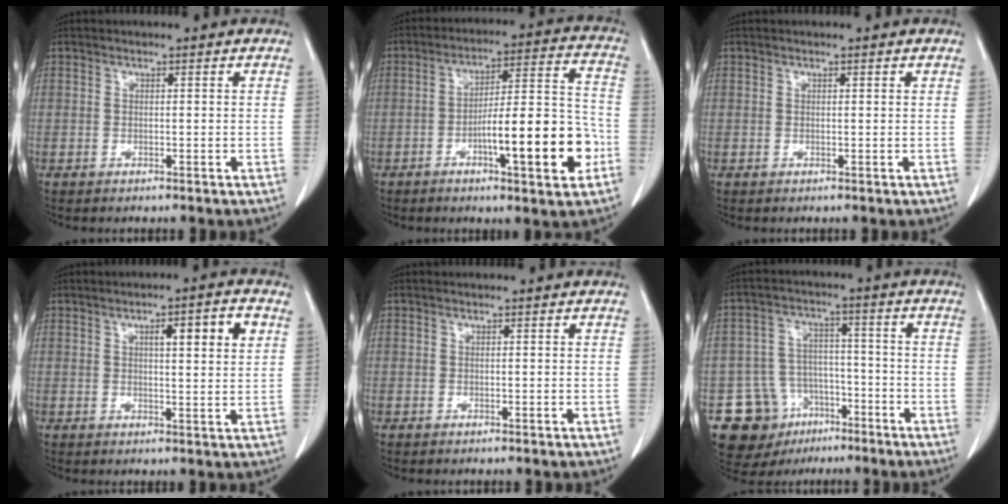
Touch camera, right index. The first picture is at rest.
{"total": 14.9, "force": [-5.2, 2.2, 13.7], "torque": [-0.208, 0.015, -0.076]}
{"total": 0.0}
{"total": 6.4, "force": [2.4, 0.7, 5.9], "torque": [-0.088, 0.006, 0.034]}
{"total": 0.0}
{"total": 11.5, "force": [-6.3, 9.0, 3.2], "torque": [-0.056, 0.041, -0.090]}